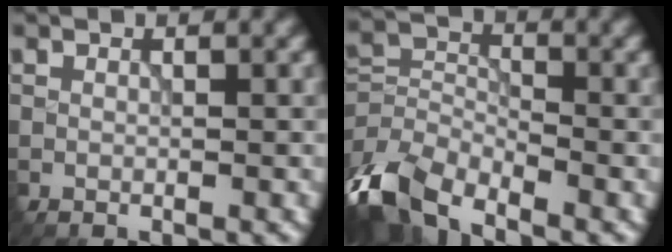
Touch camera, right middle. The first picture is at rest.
{"total": 7.9, "force": [-5.2, 3.6, 4.8], "torque": [-0.103, -0.011, -0.112]}